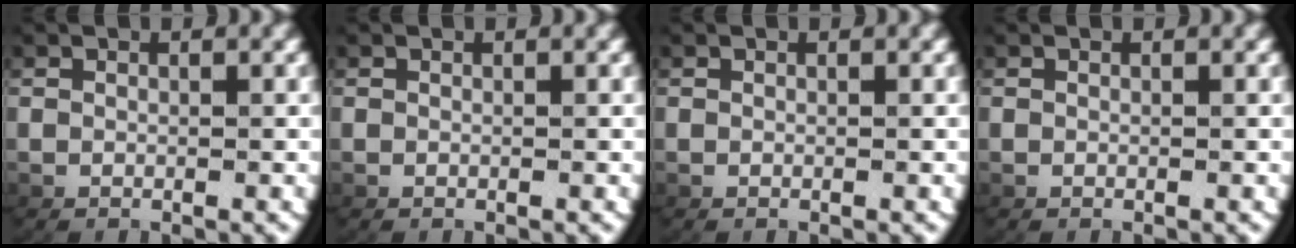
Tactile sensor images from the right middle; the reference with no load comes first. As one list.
[{"total": 0.0}, {"total": 0.0}, {"total": 0.0}]